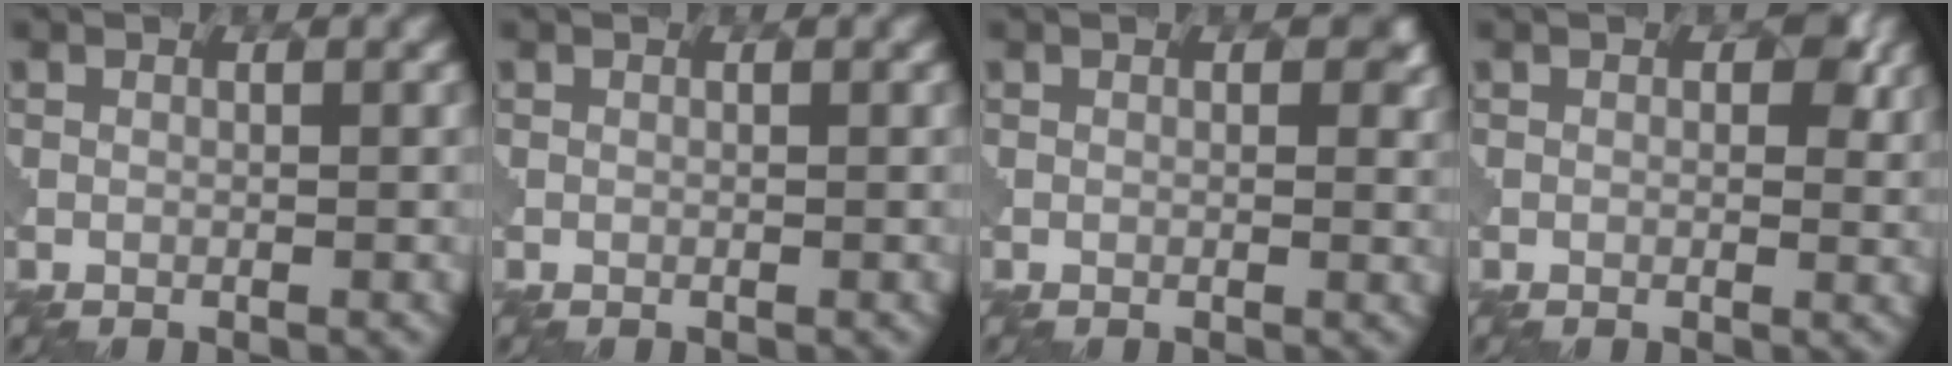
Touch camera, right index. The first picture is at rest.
{"total": 0.0}
{"total": 2.0, "force": [0.4, 1.2, 1.6], "torque": [-0.012, 0.007, 0.015]}
{"total": 2.1, "force": [0.7, 1.4, 1.5], "torque": [-0.025, -0.003, 0.024]}